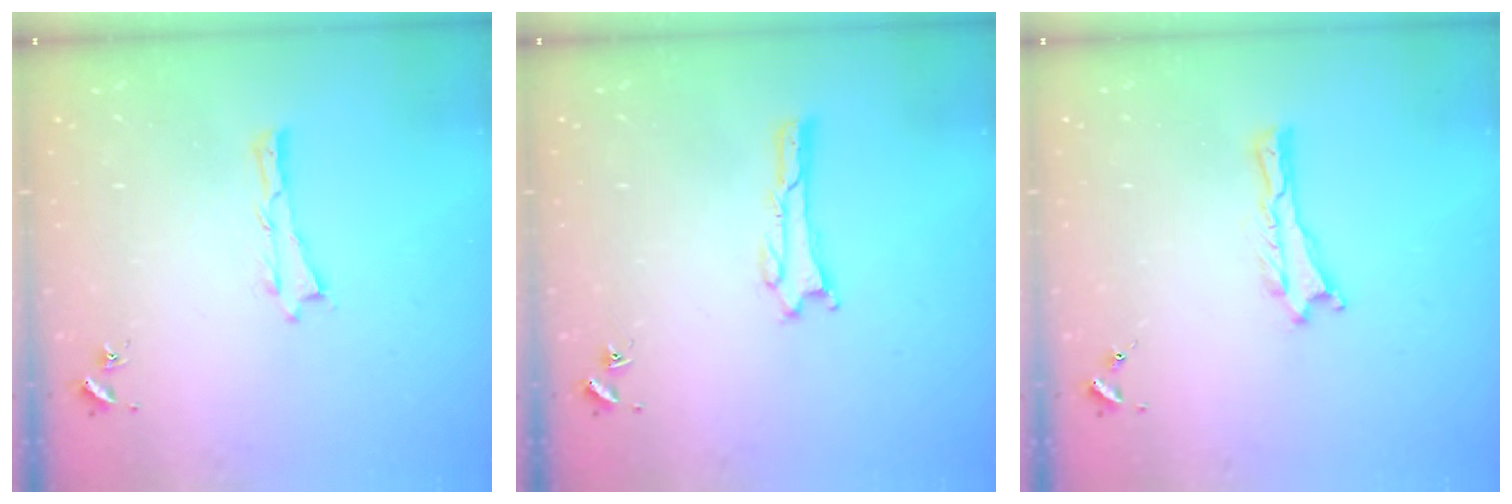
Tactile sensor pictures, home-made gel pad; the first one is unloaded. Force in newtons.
{"total": 0.8, "press": 0.8, "slide": 0.2}
{"total": 0.0}